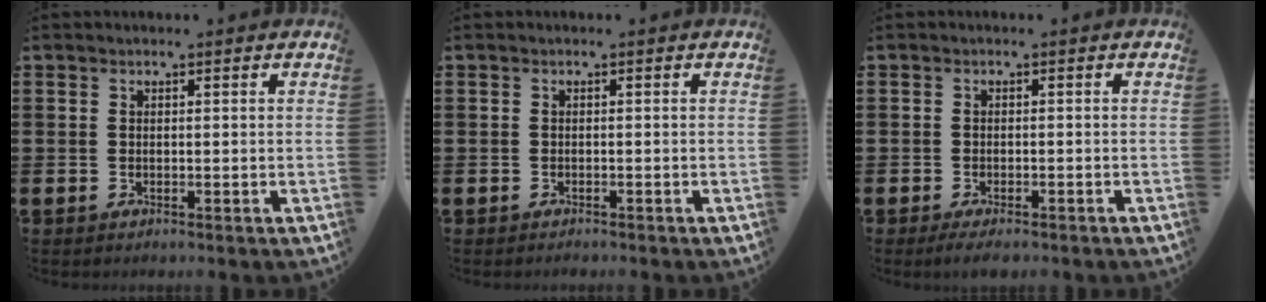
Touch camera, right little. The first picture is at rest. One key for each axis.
{"total": 0.0}
{"total": 1.4, "fx": -0.9, "fy": 0.3, "fz": 1.0, "tx": -0.018, "ty": 0.000, "tz": -0.018}